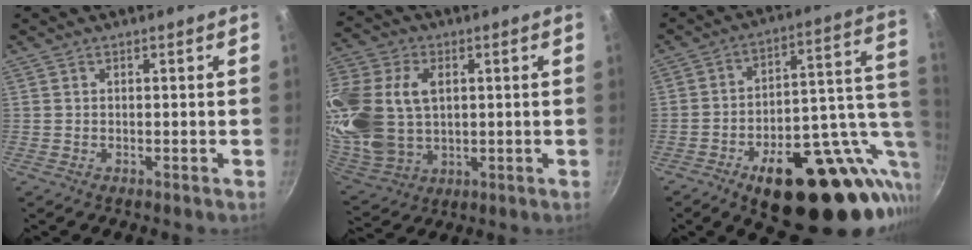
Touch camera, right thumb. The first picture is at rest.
{"total": 24.6, "force": [4.8, 17.6, 16.5], "torque": [-0.385, 0.011, 0.102]}
{"total": 28.3, "force": [-8.4, 13.4, 23.5], "torque": [-0.277, 0.031, -0.105]}